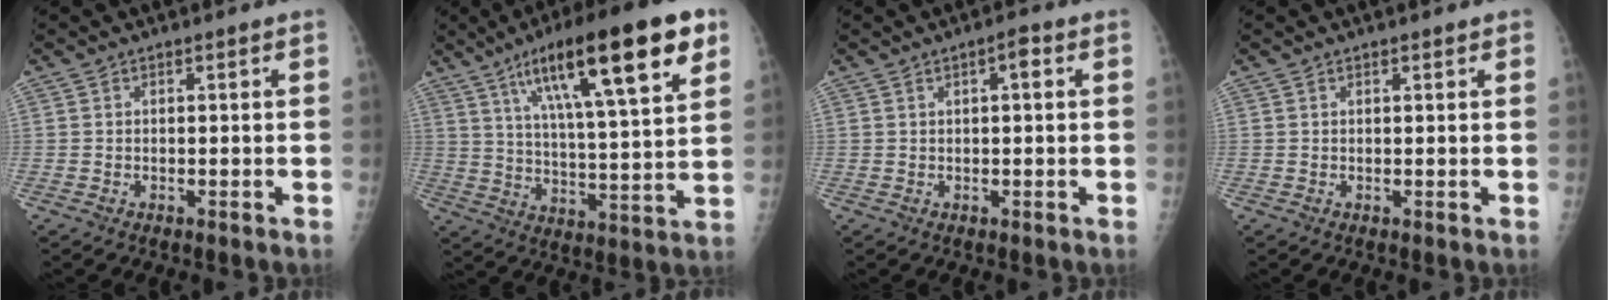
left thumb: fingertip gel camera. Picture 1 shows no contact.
{"total": 23.7, "force": [12.0, 5.1, 19.8], "torque": [-0.295, -0.016, 0.191]}
{"total": 2.4, "force": [0.8, 0.8, 2.1], "torque": [-0.030, 0.003, 0.008]}
{"total": 0.8, "force": [0.5, 0.3, 0.5], "torque": [-0.005, -0.001, 0.006]}